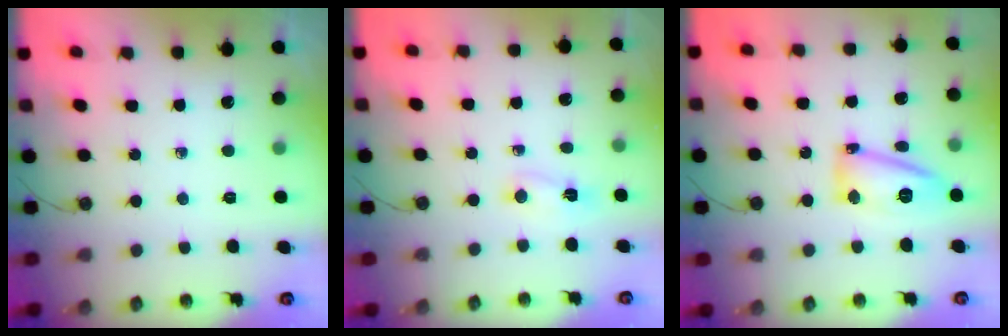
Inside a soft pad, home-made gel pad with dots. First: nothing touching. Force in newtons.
{"total": 2.9, "press": 2.8, "slide": 0.7}
{"total": 12.7, "press": 12.6, "slide": 1.4}